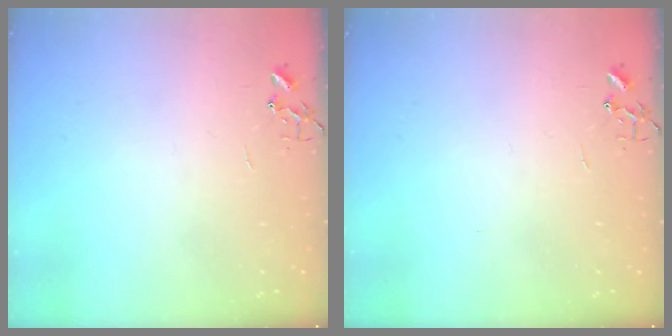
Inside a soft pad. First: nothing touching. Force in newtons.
{"total": 0.0}